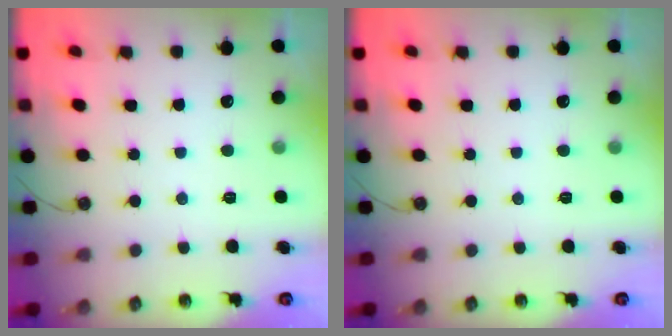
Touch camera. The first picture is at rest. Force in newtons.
{"total": 0.0}